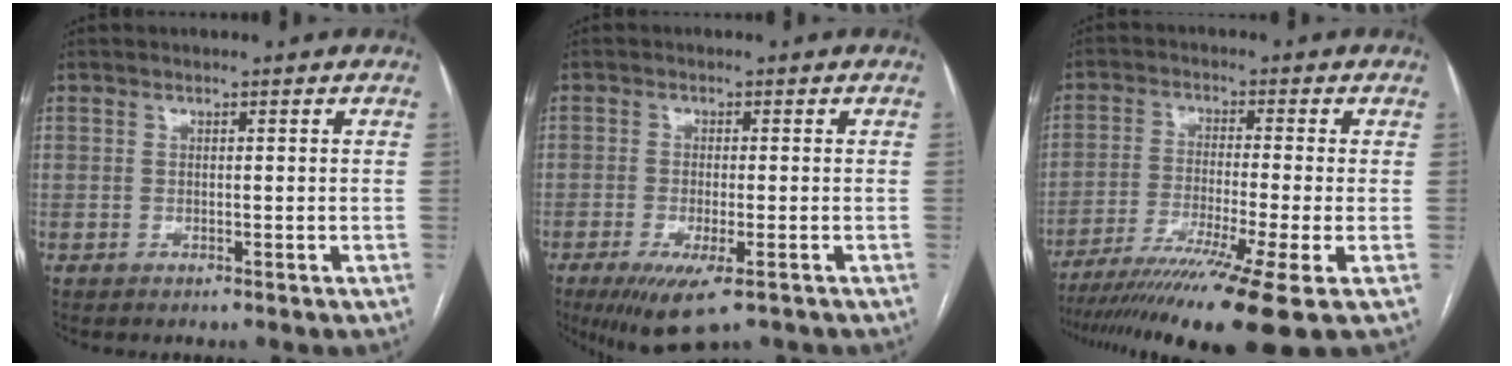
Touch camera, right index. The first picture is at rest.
{"total": 7.8, "force": [-4.8, 1.5, 6.0], "torque": [-0.098, -0.022, -0.075]}
{"total": 15.8, "force": [-11.3, -2.1, 10.9], "torque": [-0.166, -0.046, -0.185]}